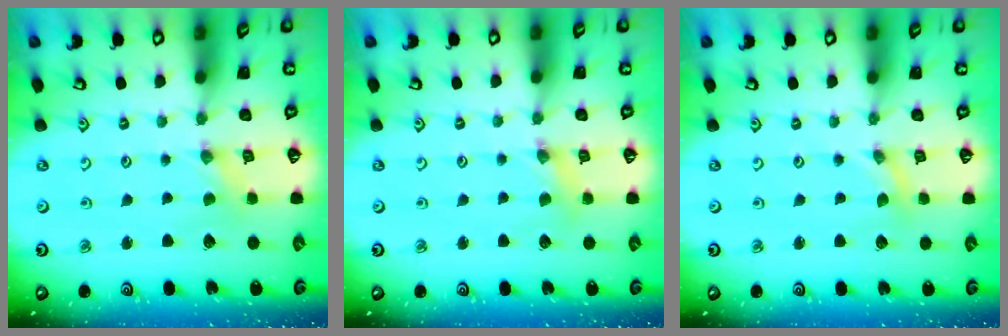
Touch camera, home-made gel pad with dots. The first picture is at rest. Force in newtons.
{"total": 2.7, "press": 2.7, "slide": 0.2}
{"total": 0.0}